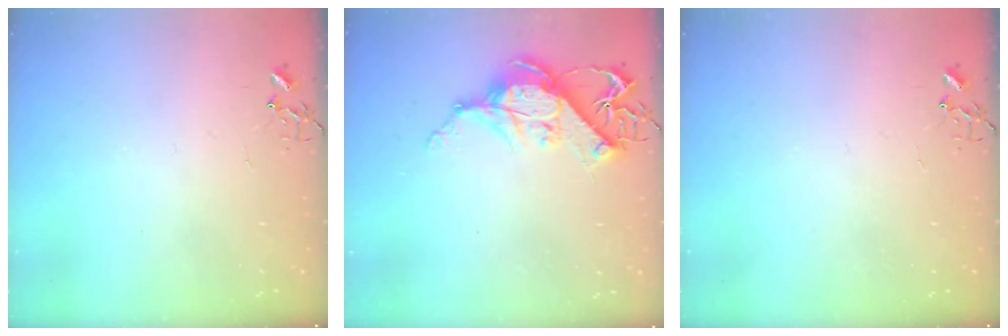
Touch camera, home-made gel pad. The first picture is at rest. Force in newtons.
{"total": 11.7, "press": 11.6, "slide": 1.5}
{"total": 0.0}